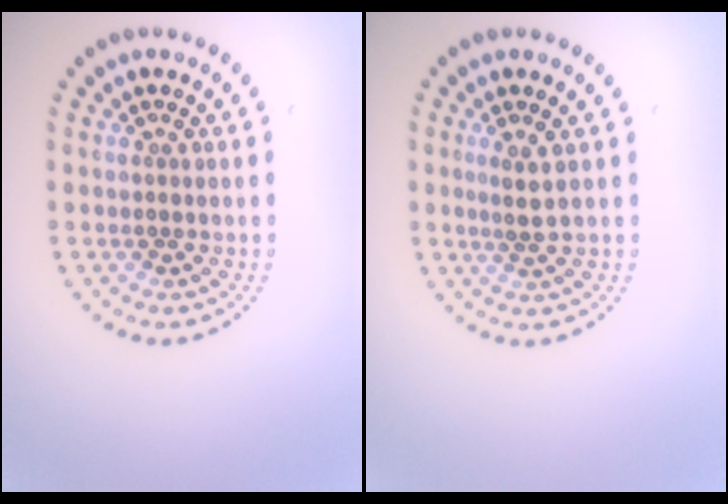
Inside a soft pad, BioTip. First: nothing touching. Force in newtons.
{"total": 1.6, "press": 1.3, "slide": 0.9}